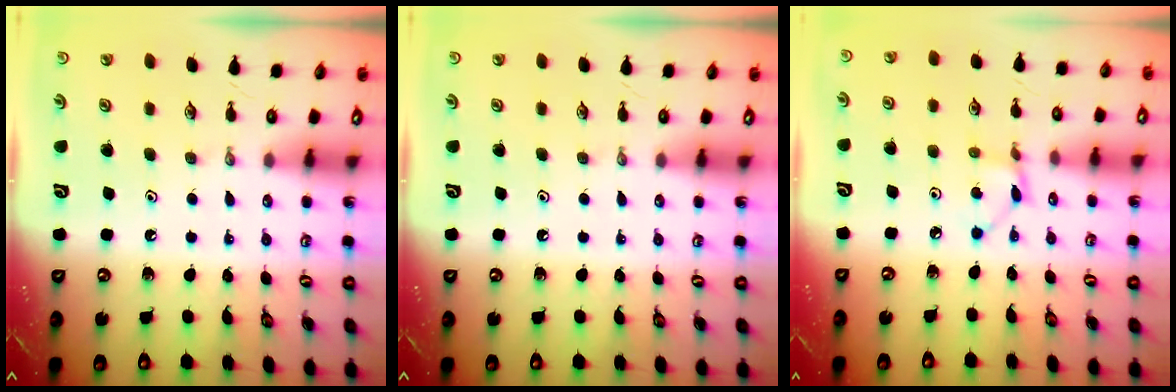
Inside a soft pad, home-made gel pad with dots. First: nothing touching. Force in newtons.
{"total": 0.0}
{"total": 2.9, "press": 2.9, "slide": 0.3}